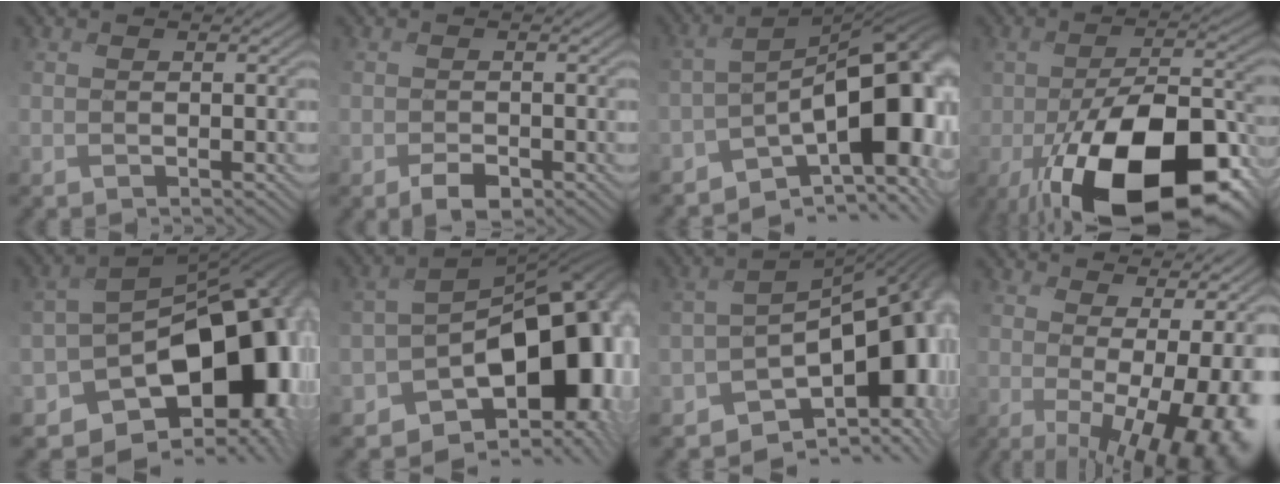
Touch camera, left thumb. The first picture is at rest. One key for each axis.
{"total": 2.4, "fx": -1.7, "fy": 1.0, "fz": 1.3, "tx": -0.017, "ty": -0.002, "tz": -0.033}
{"total": 14.4, "fx": -5.6, "fy": 6.3, "fz": 11.7, "tx": -0.147, "ty": -0.012, "tz": -0.088}
{"total": 18.3, "fx": -7.9, "fy": 8.3, "fz": 14.3, "tx": -0.225, "ty": -0.032, "tz": -0.113}
{"total": 18.1, "fx": -6.8, "fy": 11.4, "fz": 12.3, "tx": -0.166, "ty": -0.037, "tz": -0.080}
{"total": 16.5, "fx": -5.6, "fy": 9.7, "fz": 12.2, "tx": -0.155, "ty": -0.028, "tz": -0.076}
{"total": 12.6, "fx": -5.6, "fy": 6.3, "fz": 9.4, "tx": -0.122, "ty": -0.027, "tz": -0.089}
{"total": 11.1, "fx": 1.2, "fy": 3.1, "fz": 10.6, "tx": -0.135, "ty": 0.004, "tz": 0.039}